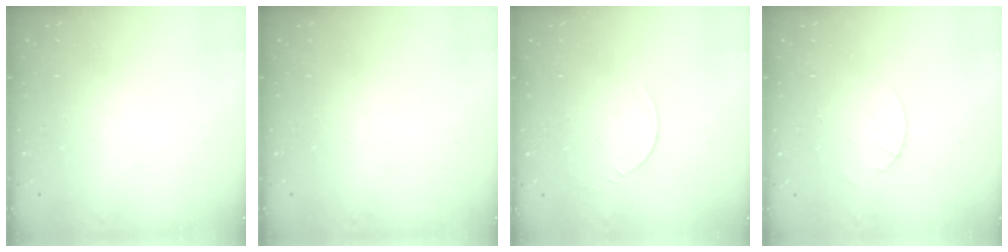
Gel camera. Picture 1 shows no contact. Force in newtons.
{"total": 0.0}
{"total": 4.9, "press": 4.9, "slide": 0.4}
{"total": 1.9, "press": 1.9, "slide": 0.2}